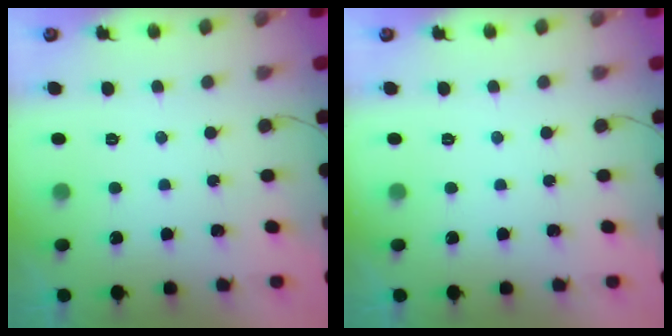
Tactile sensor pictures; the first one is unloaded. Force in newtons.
{"total": 0.0}